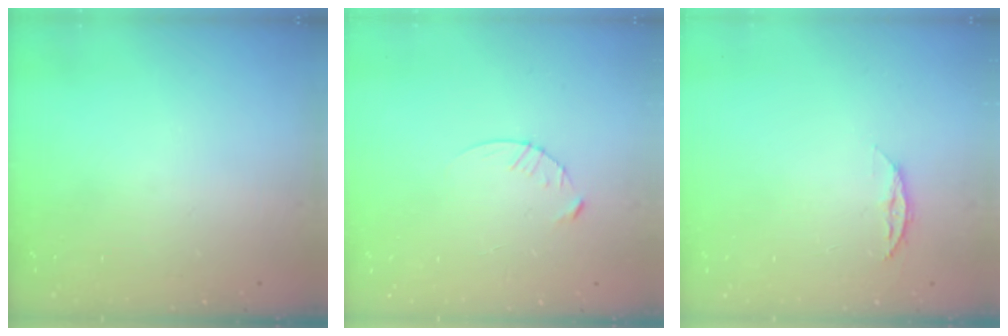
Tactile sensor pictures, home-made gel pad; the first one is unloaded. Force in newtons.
{"total": 3.6, "press": 3.6, "slide": 0.5}
{"total": 5.1, "press": 5.1, "slide": 0.7}